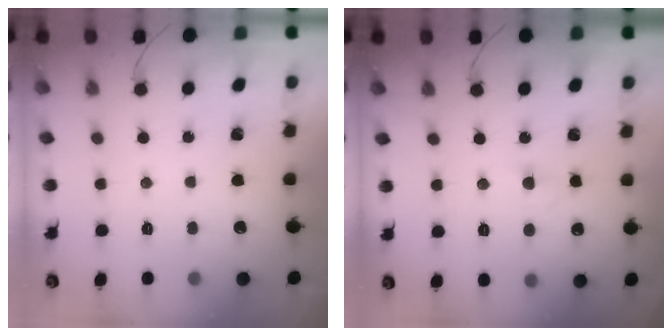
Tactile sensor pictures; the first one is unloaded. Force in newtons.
{"total": 2.5, "press": 2.3, "slide": 0.9}